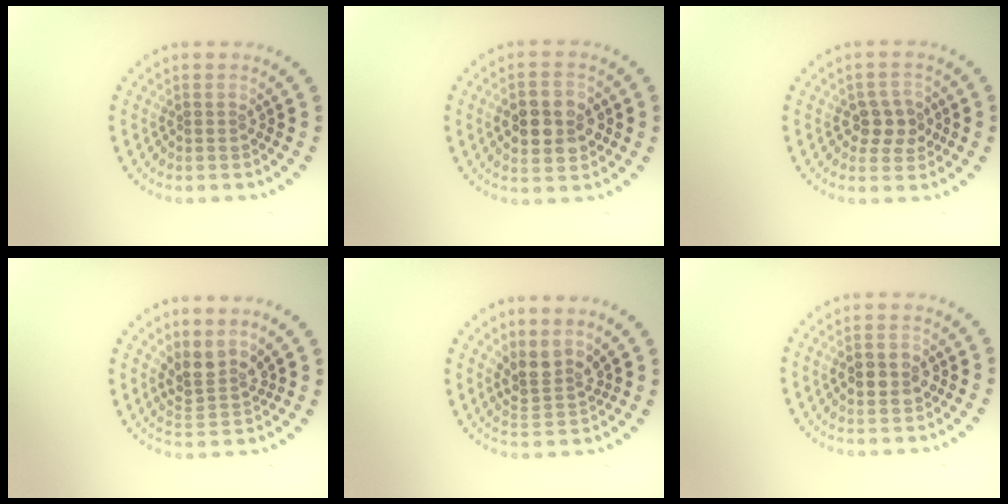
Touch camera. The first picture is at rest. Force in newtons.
{"total": 4.8, "press": 4.8, "slide": 0.1}
{"total": 2.7, "press": 2.6, "slide": 0.7}
{"total": 2.8, "press": 2.1, "slide": 1.9}
{"total": 2.9, "press": 2.2, "slide": 1.9}
{"total": 2.7, "press": 2.7, "slide": 0.0}